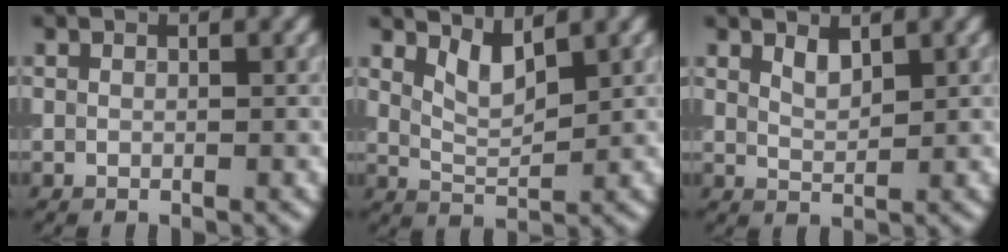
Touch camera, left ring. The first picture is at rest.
{"total": 2.6, "force": [1.8, 0.8, 1.8], "torque": [-0.038, -0.010, 0.039]}
{"total": 1.6, "force": [1.1, 0.6, 1.0], "torque": [-0.020, -0.002, 0.024]}